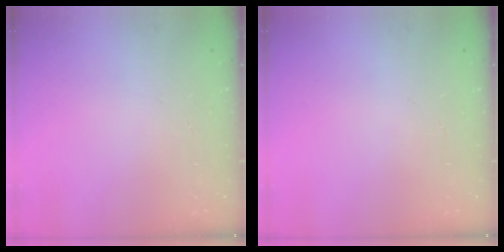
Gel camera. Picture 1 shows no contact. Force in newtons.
{"total": 0.0}